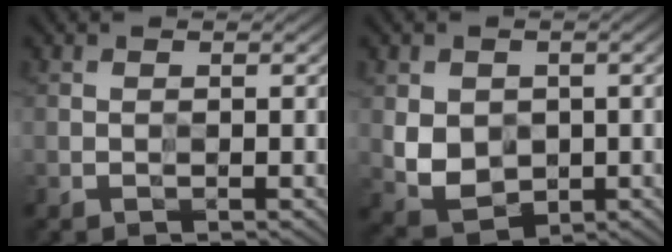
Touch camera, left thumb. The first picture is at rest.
{"total": 5.4, "force": [0.2, 4.5, 3.0], "torque": [-0.077, -0.014, 0.007]}